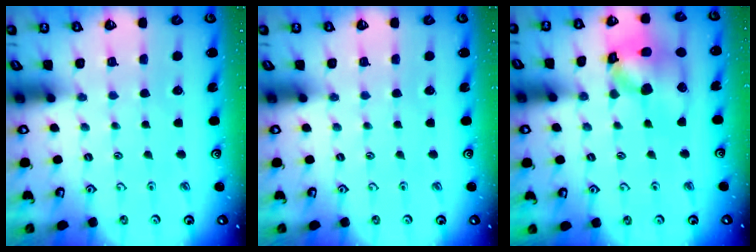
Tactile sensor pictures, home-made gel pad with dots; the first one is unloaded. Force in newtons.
{"total": 0.0}
{"total": 16.7, "press": 16.5, "slide": 2.3}